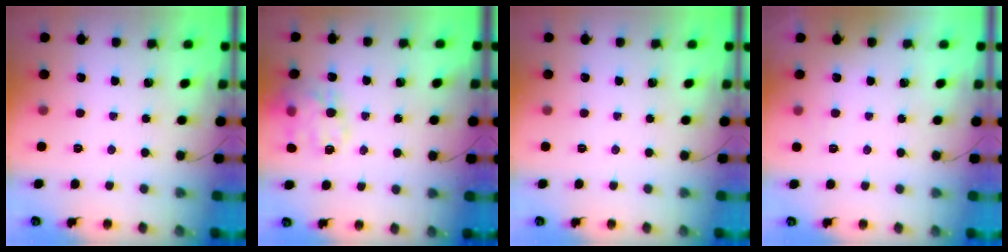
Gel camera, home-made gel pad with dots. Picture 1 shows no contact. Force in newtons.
{"total": 17.1, "press": 16.9, "slide": 2.5}
{"total": 0.0}
{"total": 1.8, "press": 1.3, "slide": 1.1}